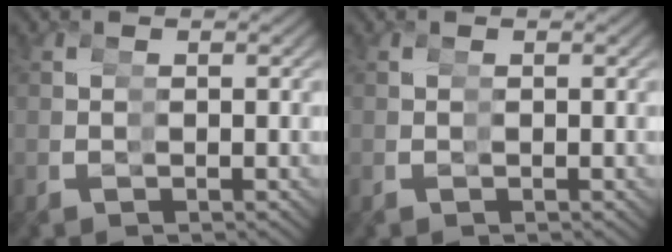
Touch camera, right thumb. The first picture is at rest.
{"total": 0.0}